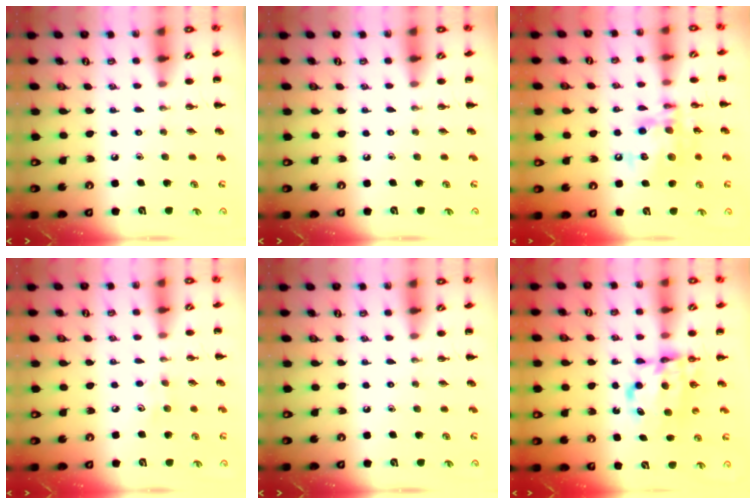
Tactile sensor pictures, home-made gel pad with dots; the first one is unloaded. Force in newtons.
{"total": 0.0}
{"total": 13.9, "press": 13.6, "slide": 3.1}
{"total": 3.4, "press": 3.3, "slide": 0.8}
{"total": 0.0}
{"total": 7.0, "press": 6.9, "slide": 1.2}